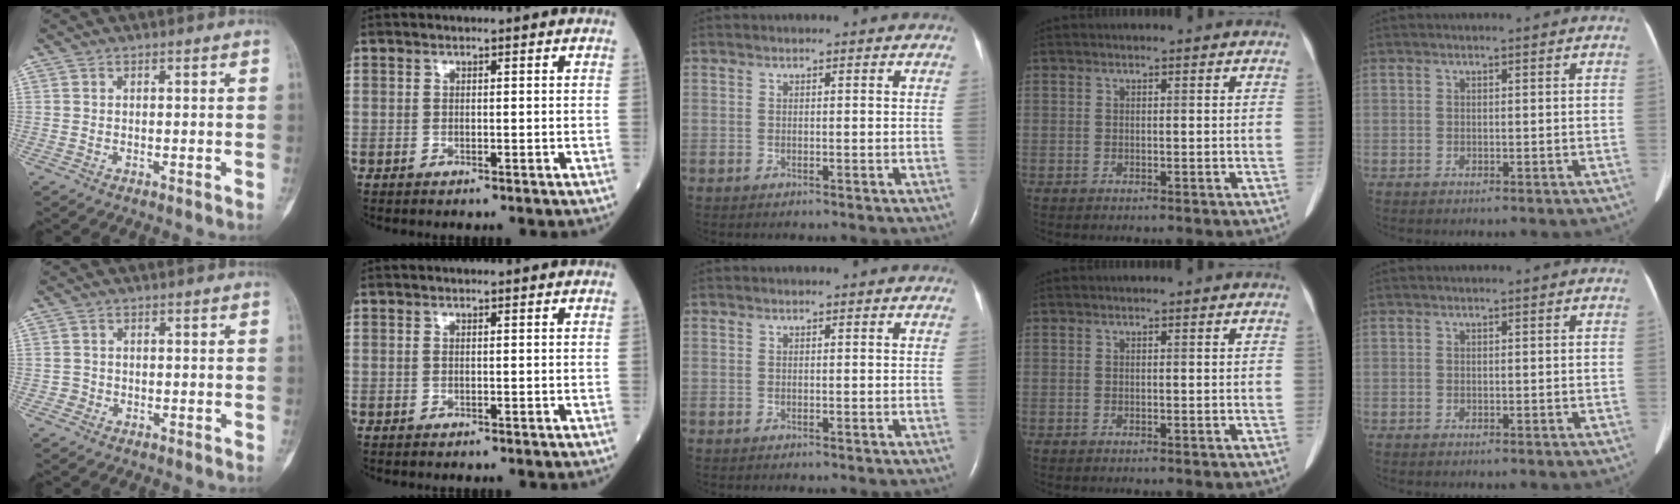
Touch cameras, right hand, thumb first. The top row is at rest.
{"thumb": {"total": 1.1, "force": [-0.4, 1.0, -0.2], "torque": [0.016, 0.009, -0.014]}}